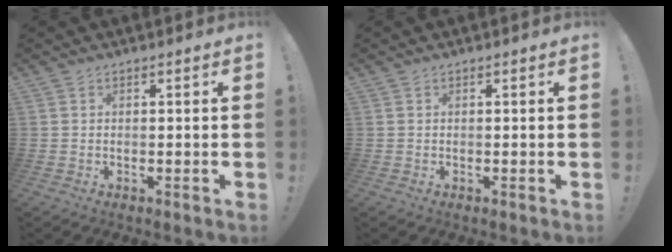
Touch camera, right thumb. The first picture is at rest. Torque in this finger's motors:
{"motor_torque": [0.00, 0.00, -0.15, 0.15, 0.00]}